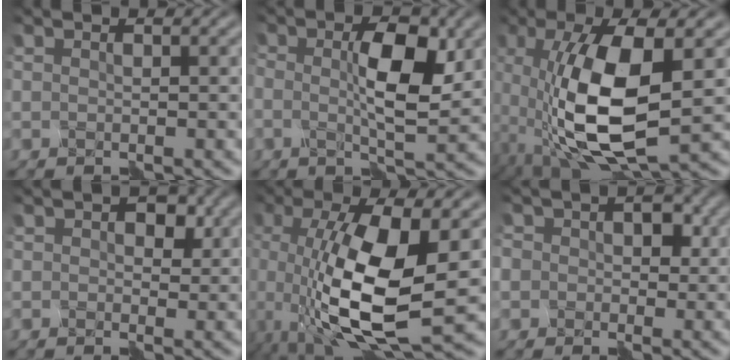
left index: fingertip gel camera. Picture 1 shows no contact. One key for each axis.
{"total": 5.2, "fx": 0.5, "fy": 1.4, "fz": 5.0, "tx": -0.097, "ty": 0.003, "tz": 0.007}
{"total": 10.3, "fx": -0.6, "fy": 4.0, "fz": 9.5, "tx": -0.206, "ty": -0.008, "tz": -0.001}
{"total": 3.1, "fx": 0.5, "fy": 2.3, "fz": 1.9, "tx": -0.014, "ty": 0.008, "tz": 0.004}
{"total": 11.4, "fx": -1.0, "fy": 3.9, "fz": 10.6, "tx": -0.220, "ty": -0.013, "tz": -0.011}
{"total": 4.2, "fx": 0.1, "fy": 3.8, "fz": 1.8, "tx": -0.023, "ty": 0.024, "tz": -0.018}